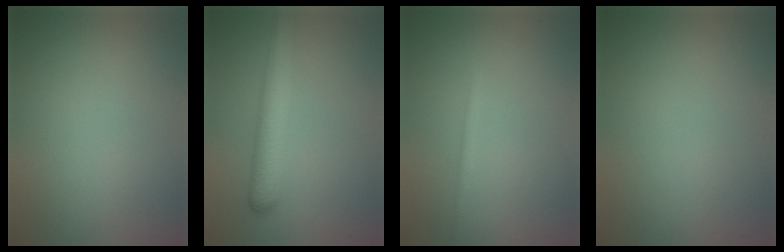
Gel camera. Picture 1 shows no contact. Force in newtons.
{"total": 5.1, "press": 5.1, "slide": 0.2}
{"total": 1.0, "press": 1.0, "slide": 0.1}
{"total": 0.0}